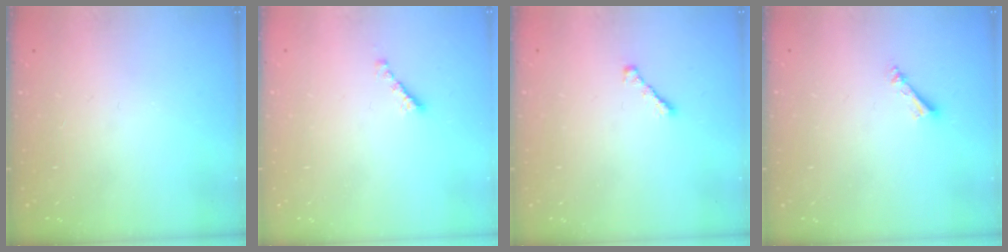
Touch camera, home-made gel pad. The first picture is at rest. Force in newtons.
{"total": 2.1, "press": 2.1, "slide": 0.3}
{"total": 2.4, "press": 2.3, "slide": 0.6}
{"total": 2.4, "press": 2.4, "slide": 0.4}